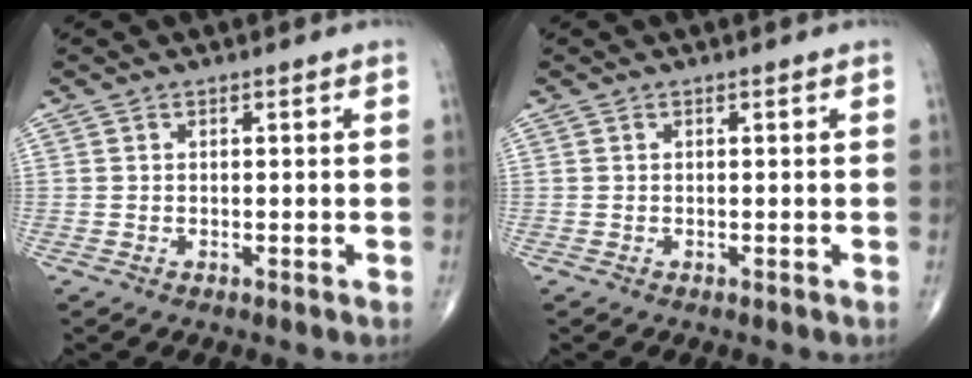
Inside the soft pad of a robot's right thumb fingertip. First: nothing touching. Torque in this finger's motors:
{"motor_torque": [0.06, -0.06, -0.02, -0.05, 0.00]}